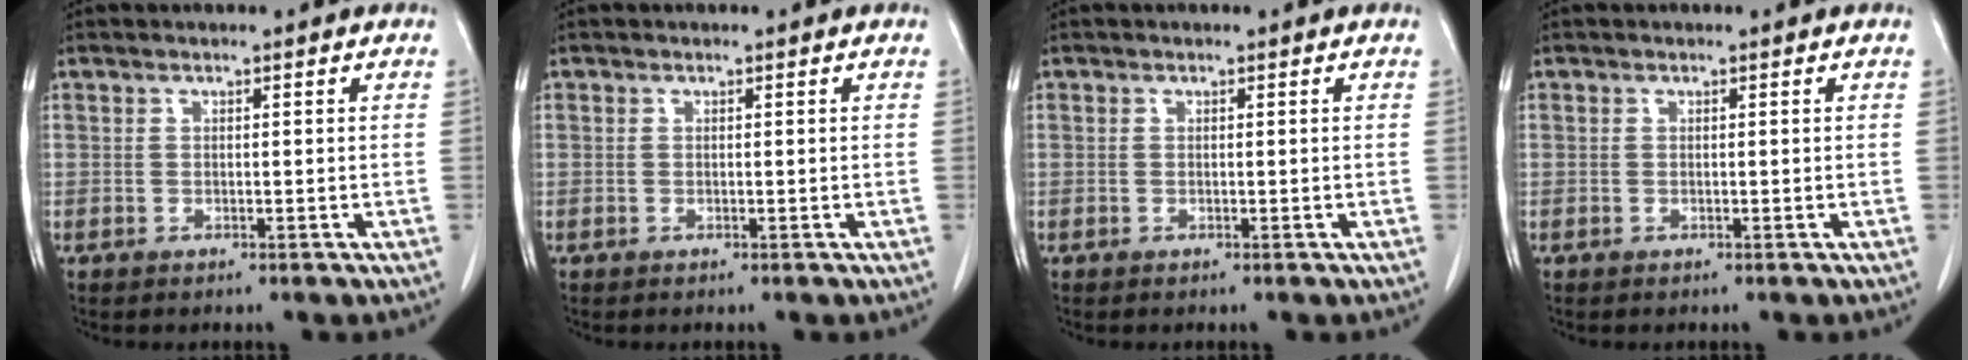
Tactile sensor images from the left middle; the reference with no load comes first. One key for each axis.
{"total": 0.0}
{"total": 0.0}
{"total": 0.0}